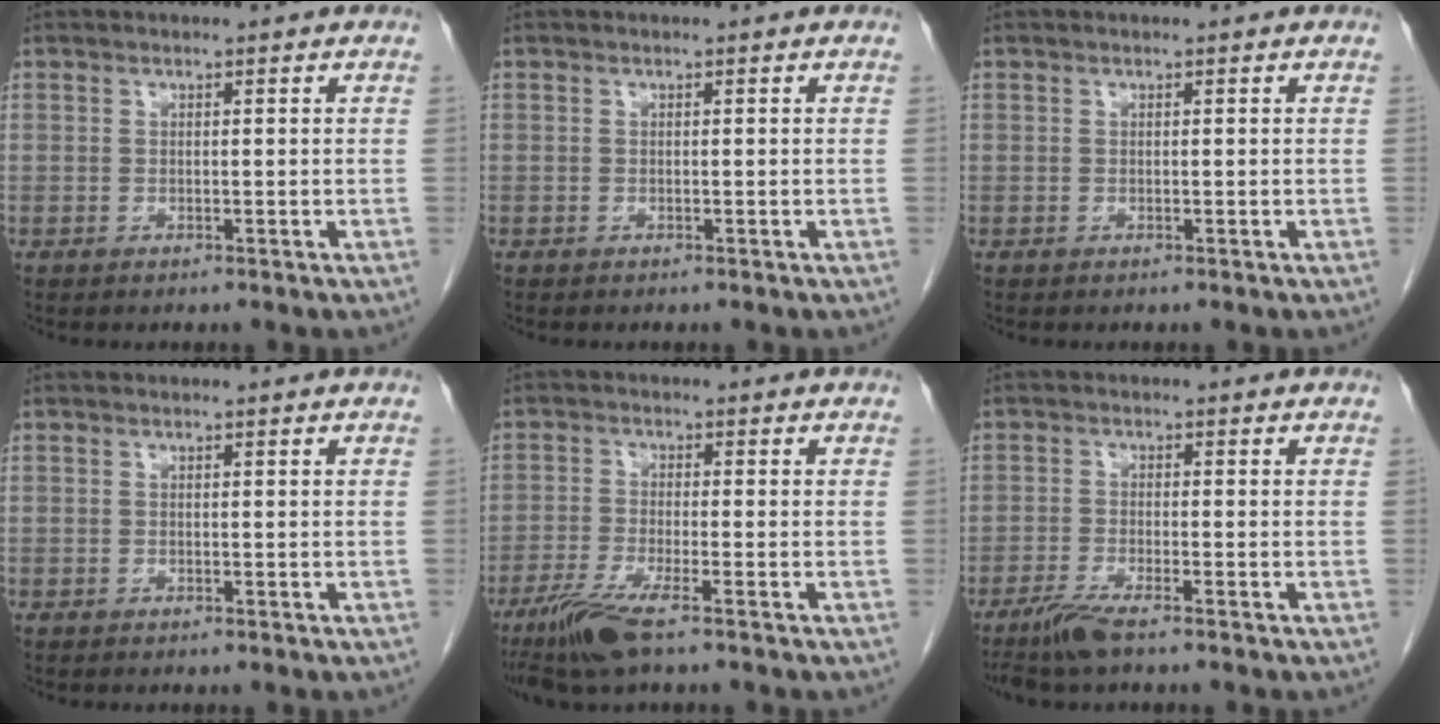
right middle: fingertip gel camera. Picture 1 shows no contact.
{"total": 0.0}
{"total": 0.0}
{"total": 0.0}
{"total": 6.4, "force": [-4.3, 0.3, 4.7], "torque": [-0.099, -0.020, -0.085]}
{"total": 4.1, "force": [-3.1, 0.0, 2.6], "torque": [-0.059, -0.011, -0.064]}